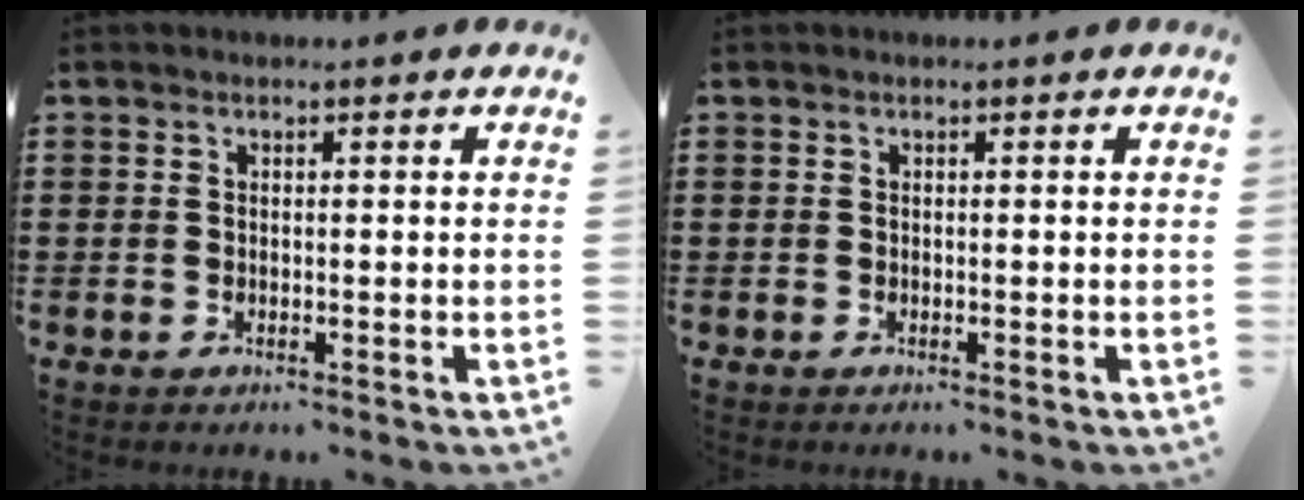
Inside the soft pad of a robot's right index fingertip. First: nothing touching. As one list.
[{"total": 0.0}]